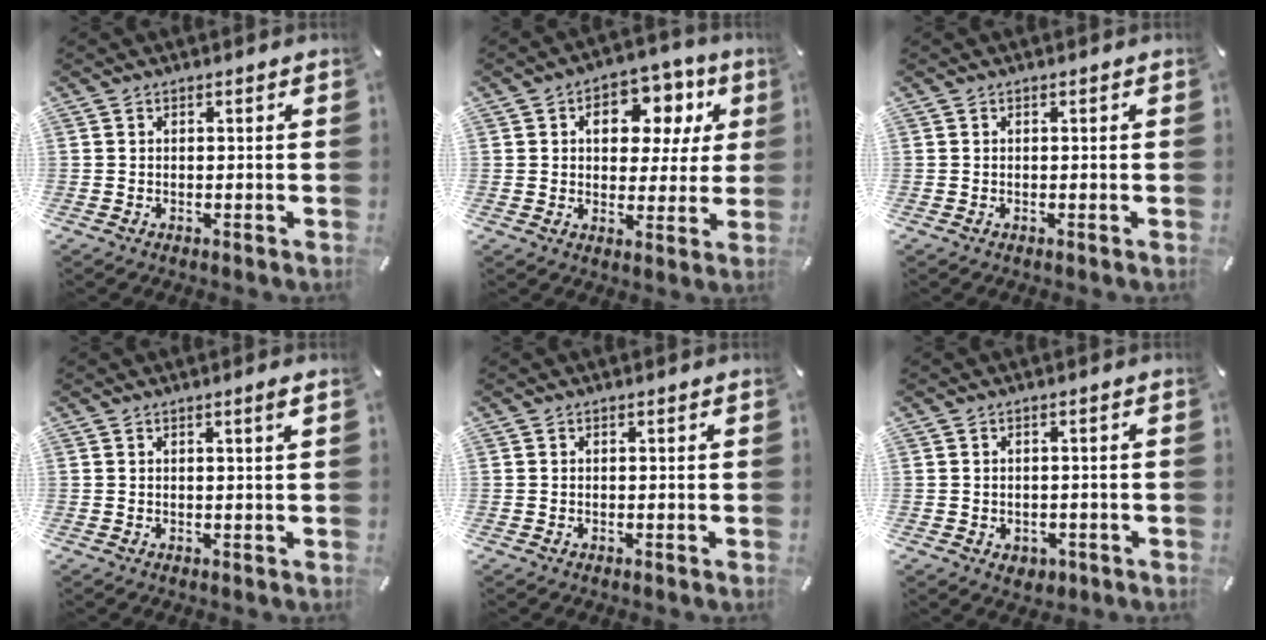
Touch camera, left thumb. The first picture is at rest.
{"total": 11.7, "force": [4.1, 8.3, 7.2], "torque": [-0.093, -0.017, 0.067]}
{"total": 0.0}
{"total": 1.5, "force": [0.6, 0.0, 1.4], "torque": [-0.026, -0.001, 0.009]}
{"total": 0.0}
{"total": 2.8, "force": [-1.0, 2.3, 1.1], "torque": [-0.011, 0.001, -0.018]}